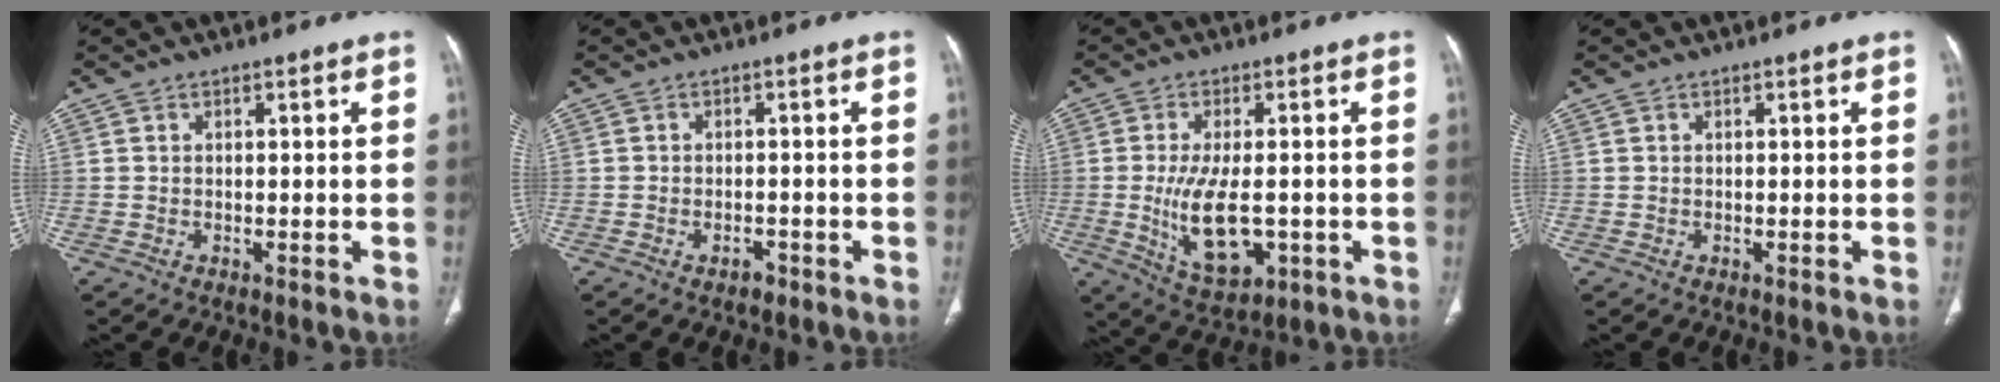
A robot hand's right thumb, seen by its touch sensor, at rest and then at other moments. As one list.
[{"total": 1.7, "force": [-1.1, 1.0, 0.9], "torque": [-0.013, 0.006, -0.015]}, {"total": 11.4, "force": [-2.0, 5.5, 9.8], "torque": [-0.175, -0.013, -0.019]}, {"total": 0.0}]